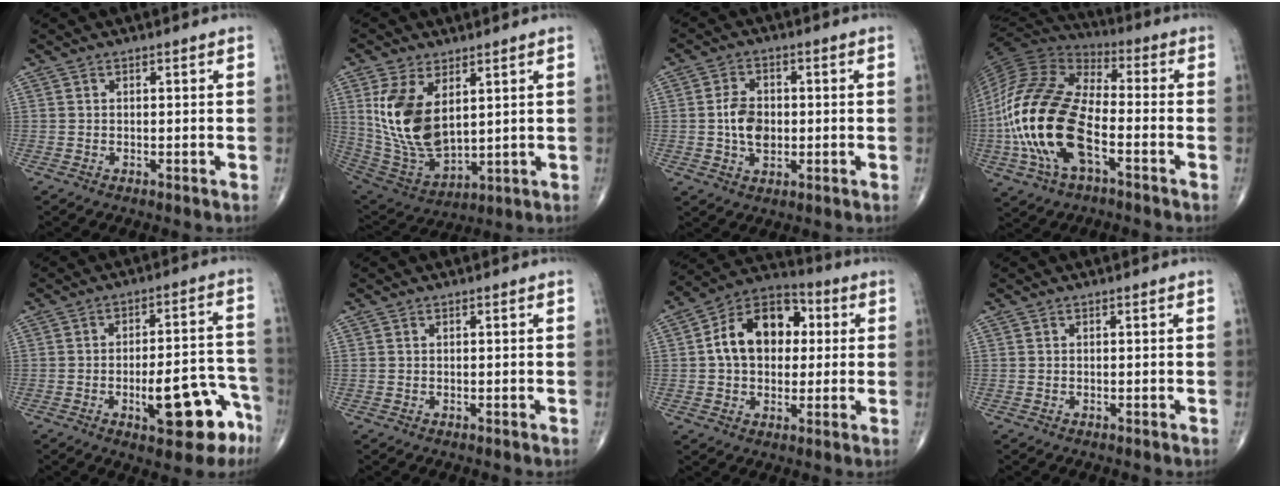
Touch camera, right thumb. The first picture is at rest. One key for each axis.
{"total": 15.6, "fx": 4.3, "fy": 8.6, "fz": 12.4, "tx": -0.232, "ty": -0.023, "tz": 0.105}
{"total": 6.7, "fx": -0.3, "fy": 4.7, "fz": 4.9, "tx": -0.077, "ty": 0.004, "tz": -0.005}
{"total": 23.1, "fx": -5.7, "fy": 11.5, "fz": 19.2, "tx": -0.416, "ty": 0.018, "tz": -0.110}
{"total": 14.1, "fx": -6.5, "fy": 5.2, "fz": 11.4, "tx": -0.125, "ty": 0.049, "tz": -0.081}
{"total": 0.0}
{"total": 15.3, "fx": 2.1, "fy": 10.8, "fz": 10.6, "tx": -0.138, "ty": 0.023, "tz": 0.023}
{"total": 0.0}